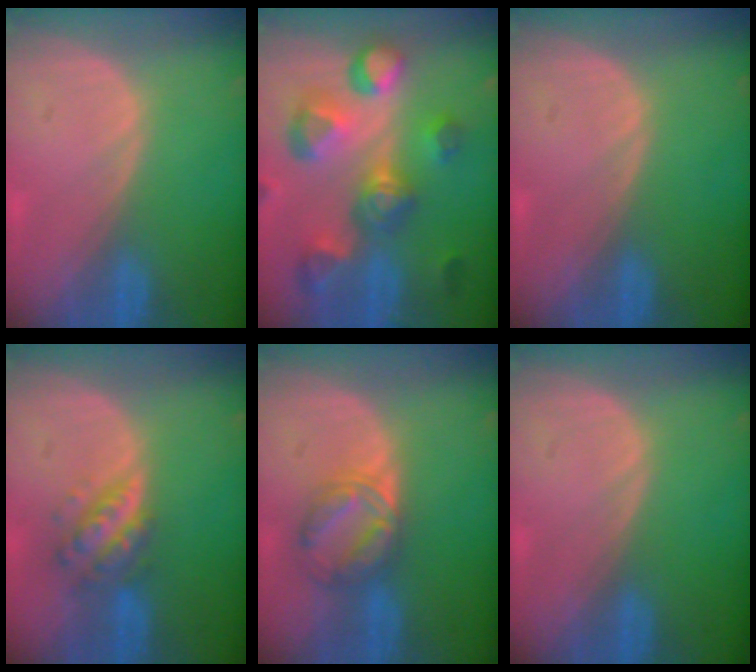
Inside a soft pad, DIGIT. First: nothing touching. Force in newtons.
{"total": 11.3, "press": 10.0, "slide": 5.2}
{"total": 0.0}
{"total": 5.7, "press": 5.2, "slide": 2.3}
{"total": 5.8, "press": 5.8, "slide": 0.0}
{"total": 0.0}